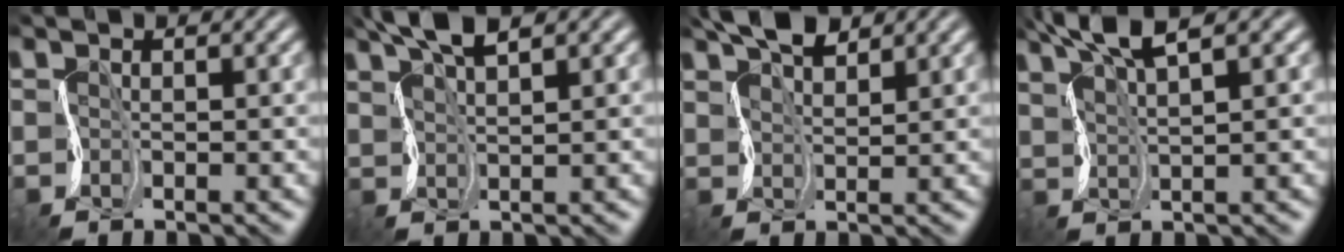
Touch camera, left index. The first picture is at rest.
{"total": 3.6, "force": [3.4, -0.4, 1.0], "torque": [-0.030, 0.009, 0.062]}
{"total": 3.8, "force": [3.8, 0.1, 0.5], "torque": [-0.034, 0.009, 0.070]}
{"total": 5.0, "force": [4.5, -0.2, 2.0], "torque": [-0.048, 0.013, 0.081]}